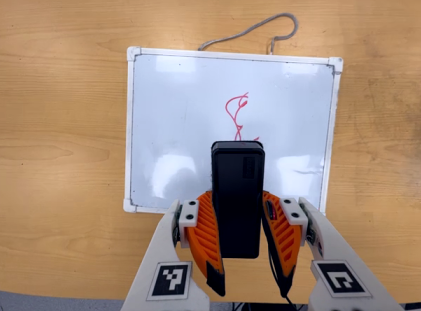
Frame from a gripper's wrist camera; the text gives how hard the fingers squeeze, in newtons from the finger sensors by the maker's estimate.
{"total": 8.1, "left": 6.2, "right": 10.0}